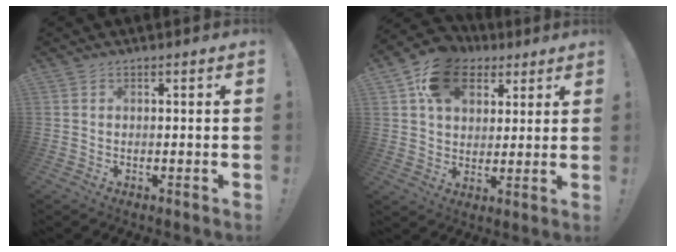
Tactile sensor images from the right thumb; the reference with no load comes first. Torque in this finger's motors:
{"motor_torque": [1.44, 1.53, 0.93, 0.15, 0.06]}